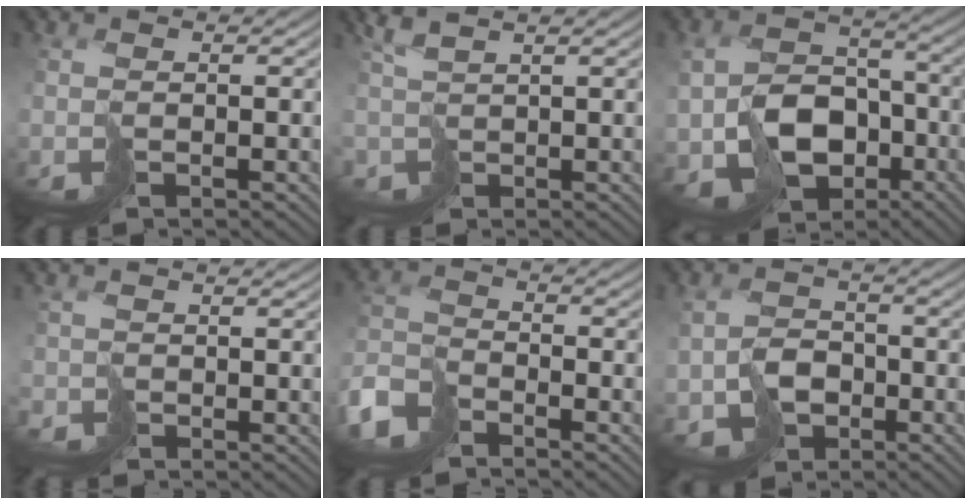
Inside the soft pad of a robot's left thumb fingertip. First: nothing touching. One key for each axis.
{"total": 1.7, "fx": 1.7, "fy": 0.0, "fz": -0.3, "tx": 0.001, "ty": 0.000, "tz": 0.037}
{"total": 9.9, "fx": -3.3, "fy": 7.8, "fz": 5.1, "tx": -0.102, "ty": -0.027, "tz": -0.054}
{"total": 1.4, "fx": -1.0, "fy": 0.1, "fz": -1.0, "tx": 0.020, "ty": -0.010, "tz": -0.021}
{"total": 5.9, "fx": -4.4, "fy": 3.1, "fz": 2.5, "tx": -0.069, "ty": -0.014, "tz": -0.100}
{"total": 3.5, "fx": -1.2, "fy": 3.2, "fz": 0.5, "tx": -0.009, "ty": -0.003, "tz": -0.021}